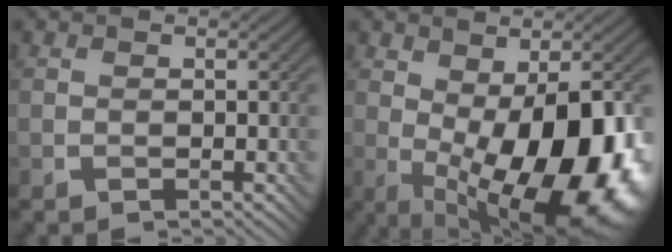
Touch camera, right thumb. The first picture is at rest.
{"total": 17.1, "force": [-2.7, 8.1, 14.8], "torque": [-0.217, -0.021, -0.027]}